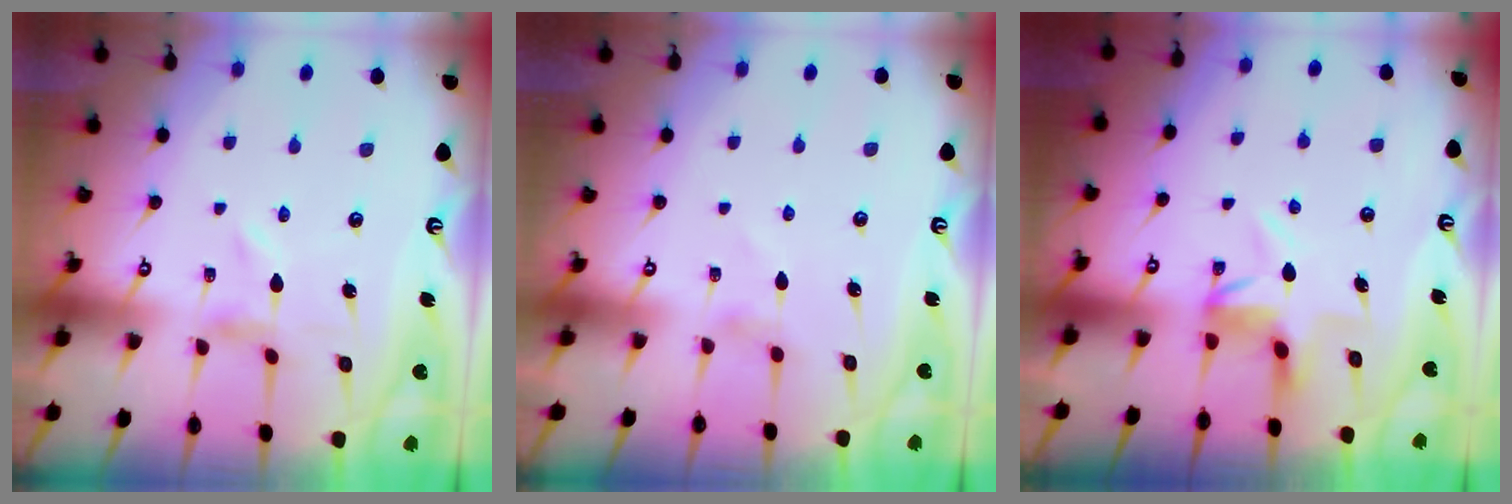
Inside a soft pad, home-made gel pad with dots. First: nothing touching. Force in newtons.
{"total": 0.0}
{"total": 4.6, "press": 4.6, "slide": 0.1}